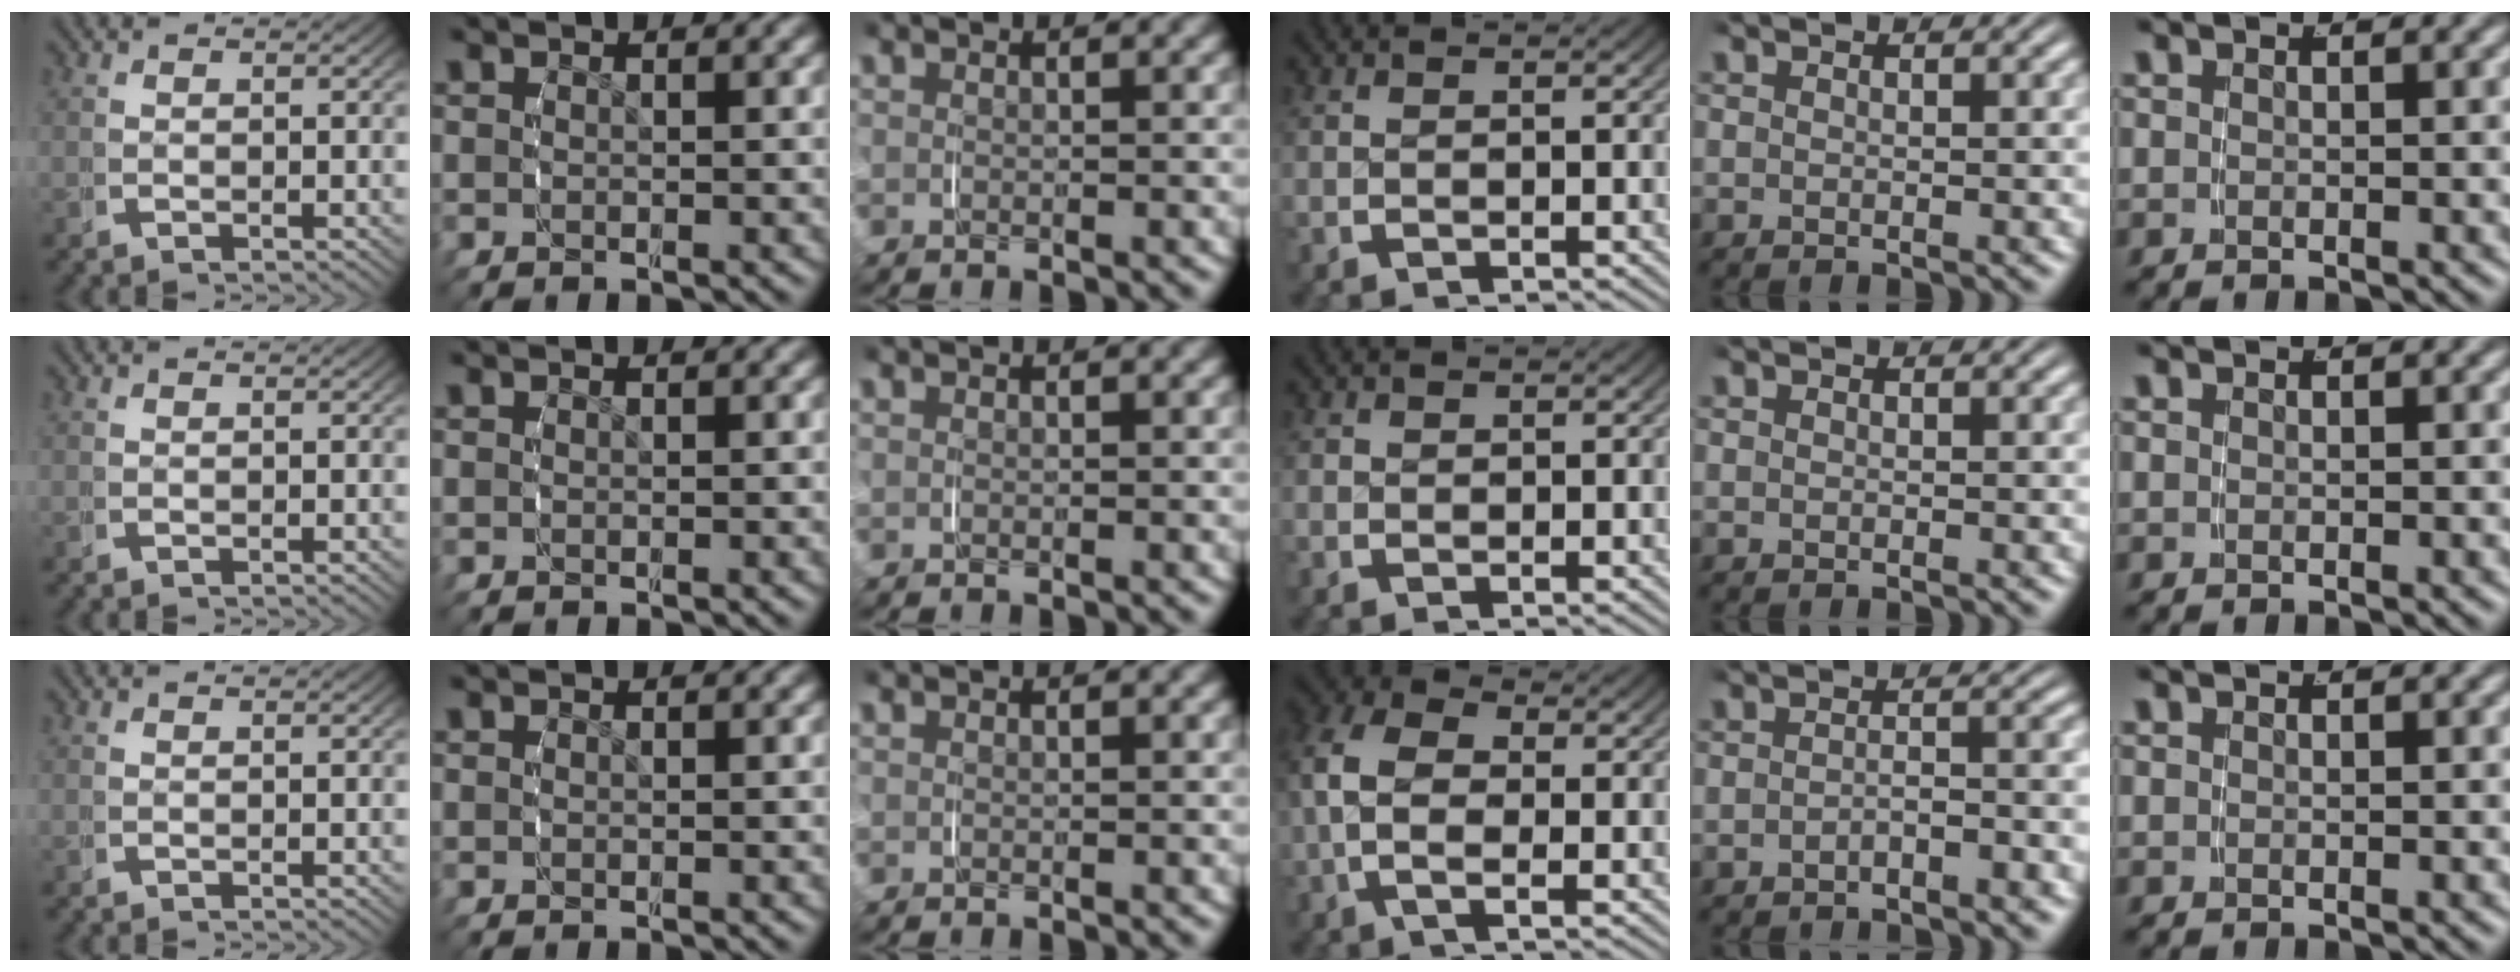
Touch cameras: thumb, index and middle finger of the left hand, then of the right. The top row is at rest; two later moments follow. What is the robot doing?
{"motion": "grasp_and_lifting", "object": "napkin"}